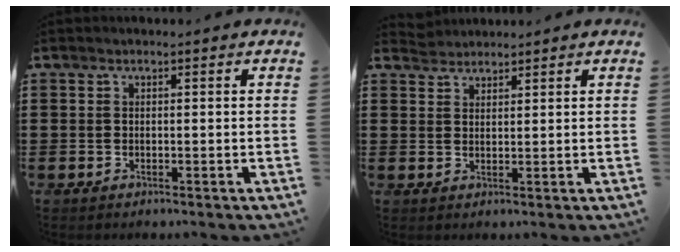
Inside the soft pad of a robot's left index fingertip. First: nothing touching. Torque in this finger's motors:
{"motor_torque": [-0.10, -0.08, -0.03, -0.03]}